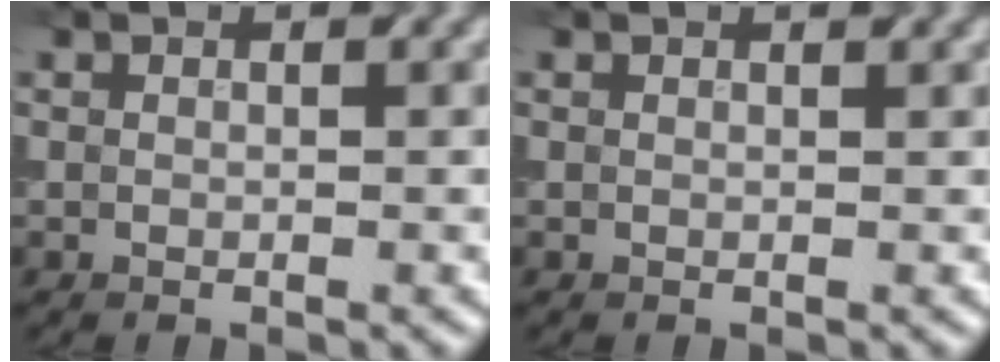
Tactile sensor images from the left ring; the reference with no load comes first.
{"total": 0.0}